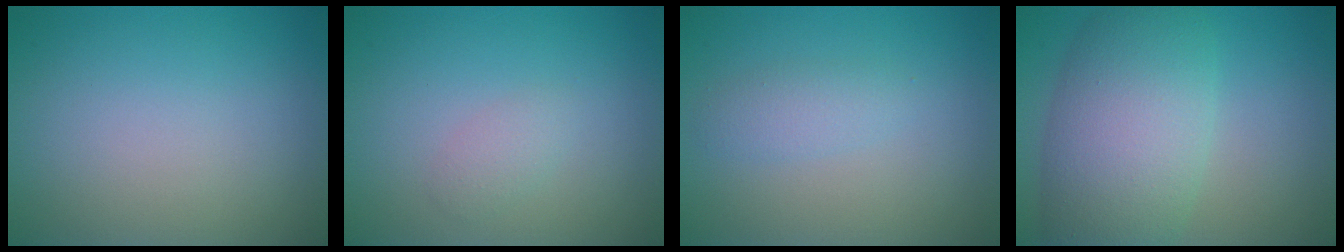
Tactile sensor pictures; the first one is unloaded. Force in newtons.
{"total": 1.1, "press": 1.1, "slide": 0.1}
{"total": 1.7, "press": 1.7, "slide": 0.1}
{"total": 8.8, "press": 8.8, "slide": 0.5}